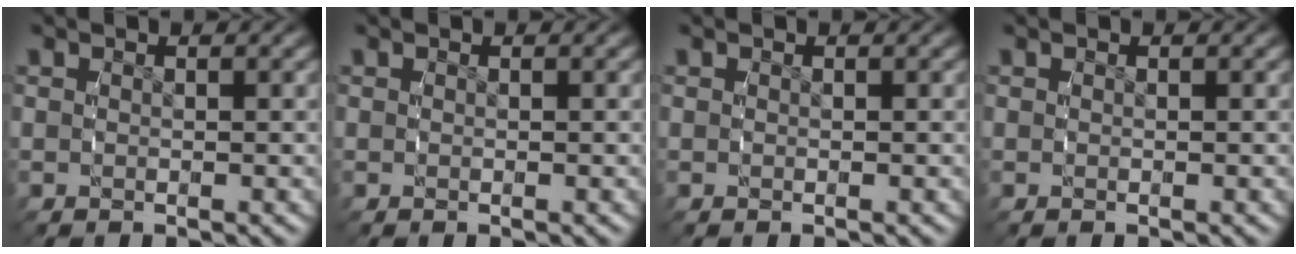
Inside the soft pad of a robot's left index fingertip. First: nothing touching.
{"total": 0.0}
{"total": 0.0}
{"total": 0.0}